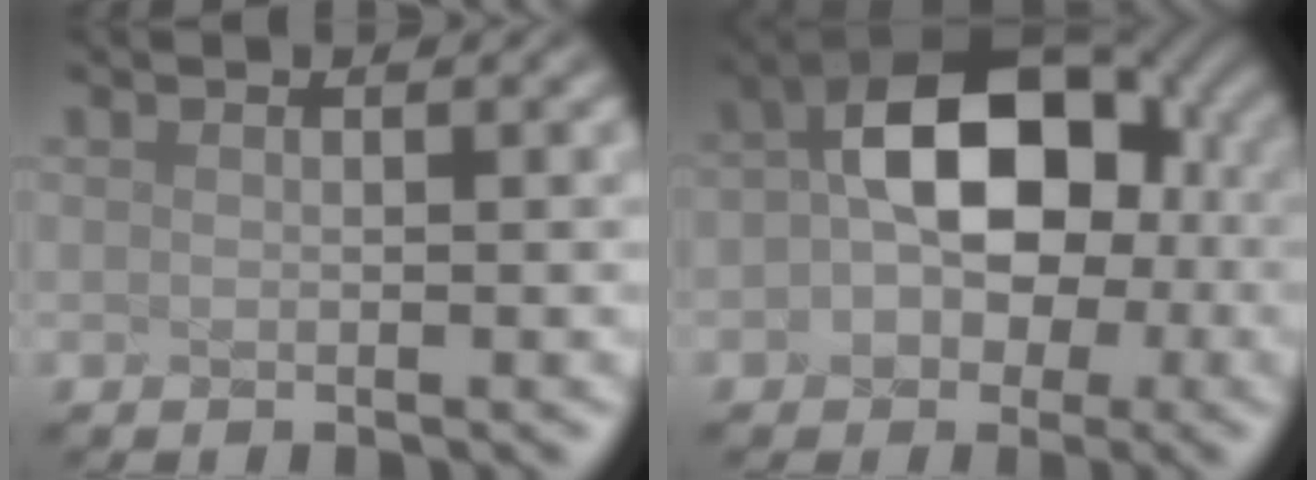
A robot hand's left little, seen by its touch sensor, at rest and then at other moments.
{"total": 8.1, "force": [-1.0, 5.4, 6.0], "torque": [-0.119, 0.008, 0.012]}